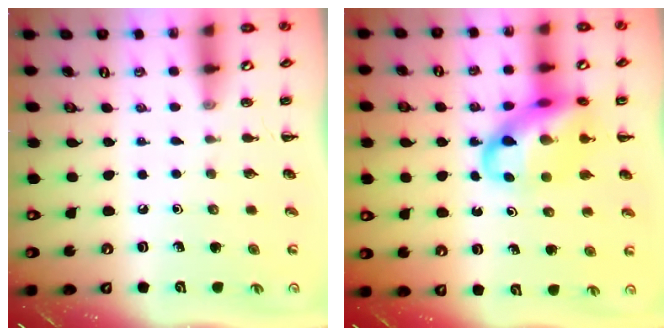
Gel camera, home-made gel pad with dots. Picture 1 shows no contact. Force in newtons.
{"total": 15.9, "press": 15.4, "slide": 3.8}